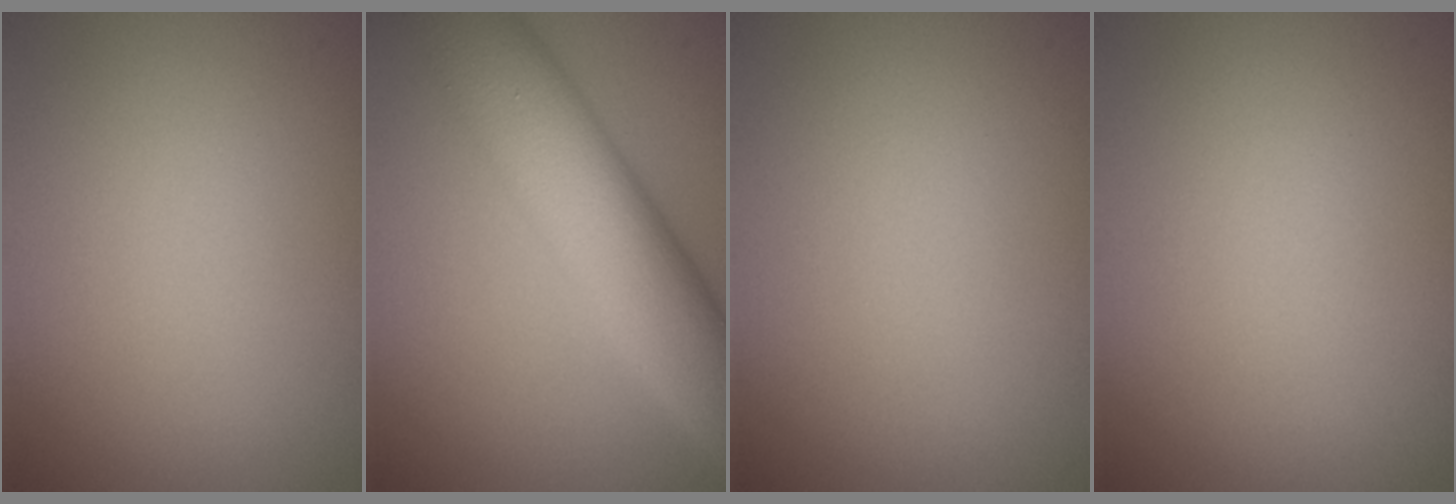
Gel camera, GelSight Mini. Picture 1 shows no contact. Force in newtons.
{"total": 8.5, "press": 8.5, "slide": 0.6}
{"total": 0.0}
{"total": 0.0}